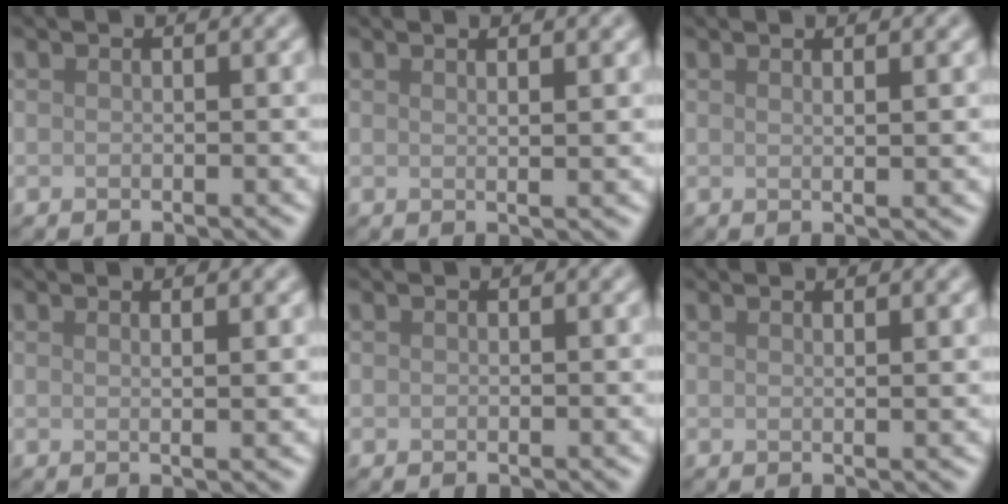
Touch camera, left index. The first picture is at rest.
{"total": 2.2, "force": [1.1, 0.7, 1.8], "torque": [-0.020, 0.004, 0.001]}
{"total": 2.4, "force": [1.0, 0.8, 2.0], "torque": [-0.021, 0.004, -0.004]}
{"total": 2.6, "force": [1.1, 0.9, 2.2], "torque": [-0.021, 0.005, -0.008]}
{"total": 0.0}
{"total": 2.0, "force": [1.1, 0.7, 1.5], "torque": [-0.015, 0.005, 0.000]}